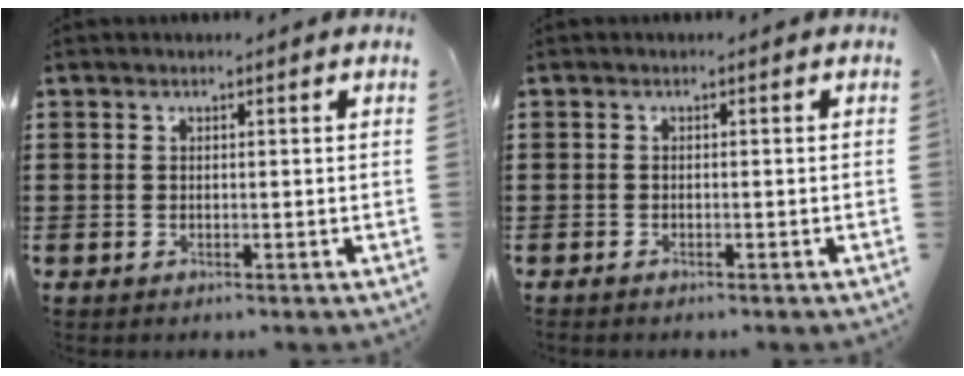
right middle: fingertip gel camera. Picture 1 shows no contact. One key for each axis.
{"total": 0.5, "fx": -0.5, "fy": 0.1, "fz": 0.1, "tx": -0.004, "ty": -0.003, "tz": -0.009}